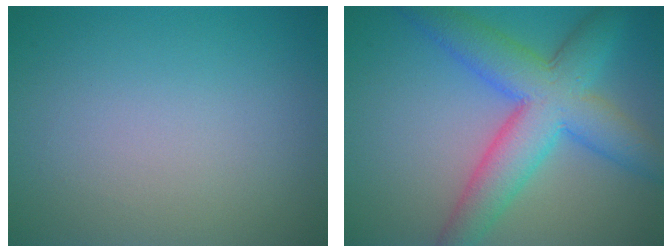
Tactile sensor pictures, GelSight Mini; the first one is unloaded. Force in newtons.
{"total": 8.4, "press": 8.4, "slide": 0.3}